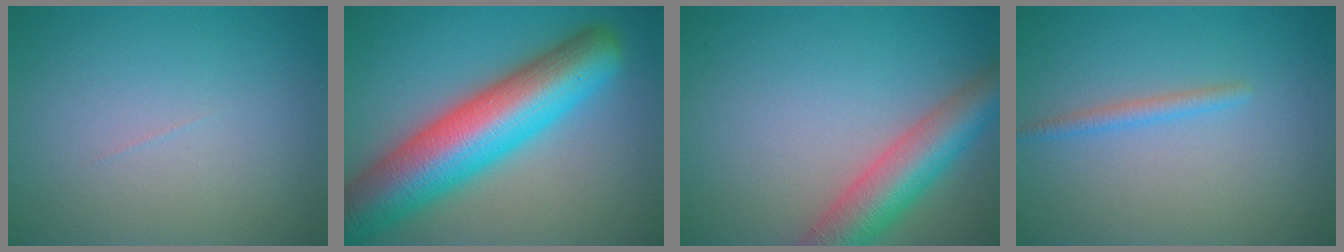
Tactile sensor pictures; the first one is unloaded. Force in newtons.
{"total": 12.7, "press": 12.7, "slide": 0.4}
{"total": 6.7, "press": 6.7, "slide": 0.3}
{"total": 1.4, "press": 1.4, "slide": 0.0}